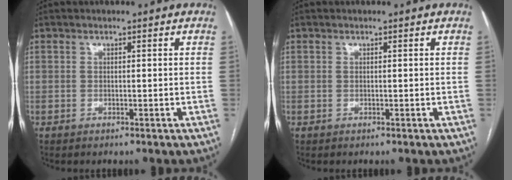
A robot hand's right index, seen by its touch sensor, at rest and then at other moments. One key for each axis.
{"total": 0.0}